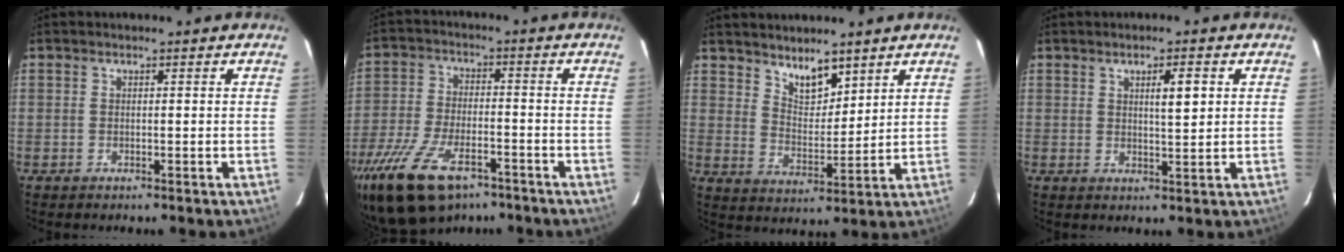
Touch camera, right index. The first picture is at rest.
{"total": 18.1, "force": [-11.9, 8.4, 10.7], "torque": [-0.238, -0.035, -0.208]}
{"total": 6.9, "force": [5.3, 2.9, 3.4], "torque": [-0.047, -0.003, 0.098]}
{"total": 4.1, "force": [1.4, 1.0, 3.8], "torque": [-0.062, 0.003, 0.024]}